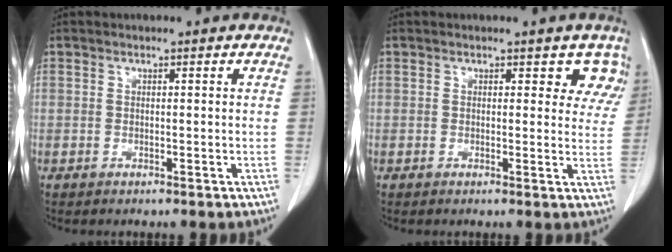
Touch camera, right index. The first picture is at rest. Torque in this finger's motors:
{"motor_torque": [0.14, 0.13, 0.02, 0.01]}